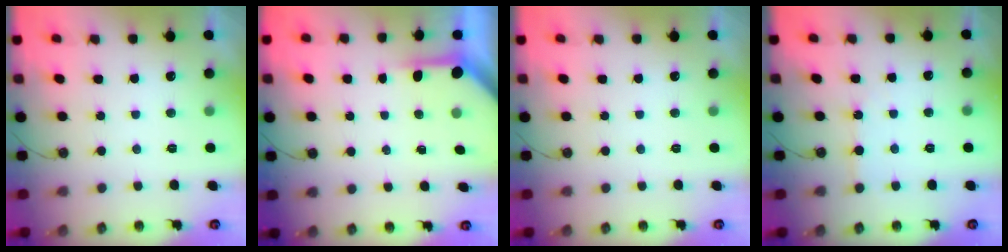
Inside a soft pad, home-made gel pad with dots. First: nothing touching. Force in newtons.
{"total": 3.8, "press": 3.8, "slide": 0.4}
{"total": 0.0}
{"total": 3.8, "press": 3.8, "slide": 0.7}